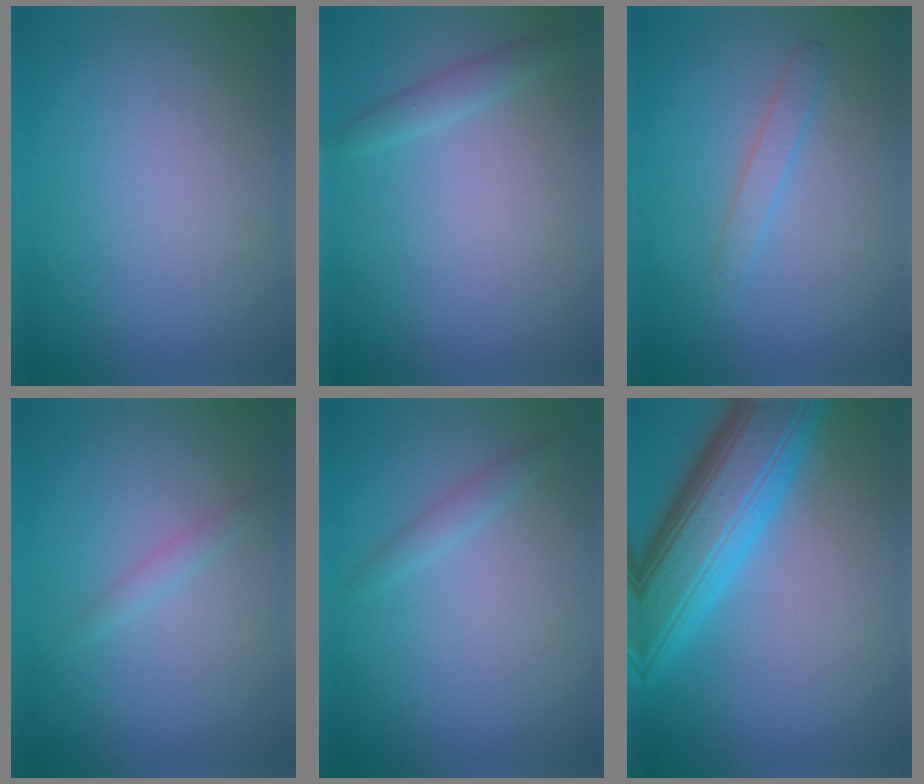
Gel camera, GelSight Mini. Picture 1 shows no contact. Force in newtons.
{"total": 1.3, "press": 1.3, "slide": 0.1}
{"total": 1.3, "press": 1.3, "slide": 0.0}
{"total": 0.9, "press": 0.8, "slide": 0.0}
{"total": 1.6, "press": 1.6, "slide": 0.1}
{"total": 9.7, "press": 9.7, "slide": 0.2}